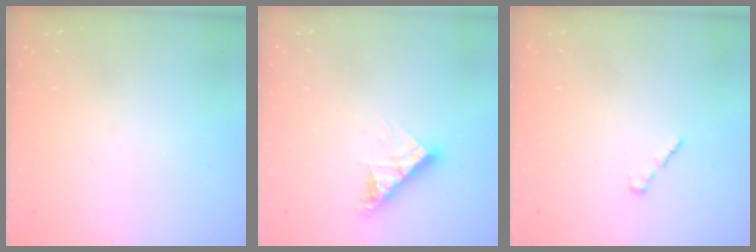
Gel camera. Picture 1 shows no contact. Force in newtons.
{"total": 11.6, "press": 11.6, "slide": 1.2}
{"total": 1.0, "press": 0.9, "slide": 0.5}